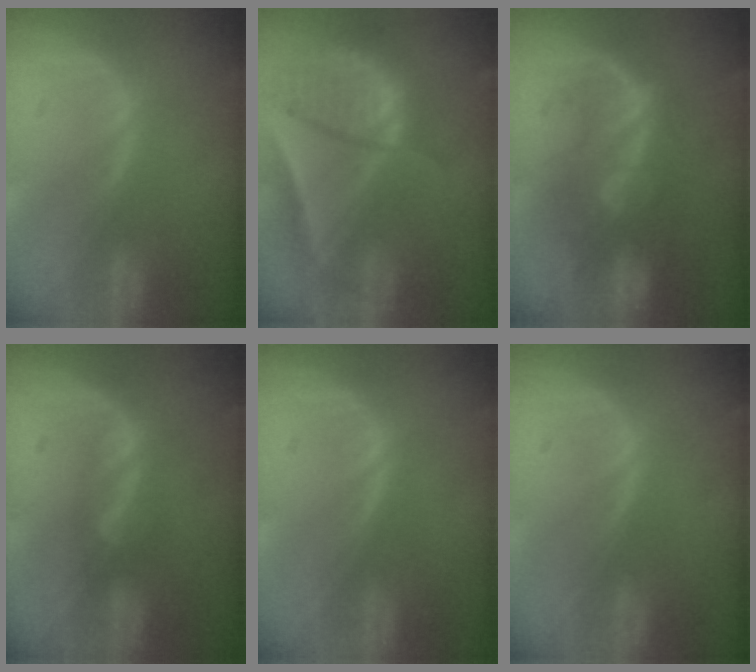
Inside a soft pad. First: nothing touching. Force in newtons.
{"total": 9.4, "press": 8.1, "slide": 4.8}
{"total": 8.8, "press": 8.2, "slide": 3.2}
{"total": 3.1, "press": 2.7, "slide": 1.6}
{"total": 0.0}
{"total": 0.0}